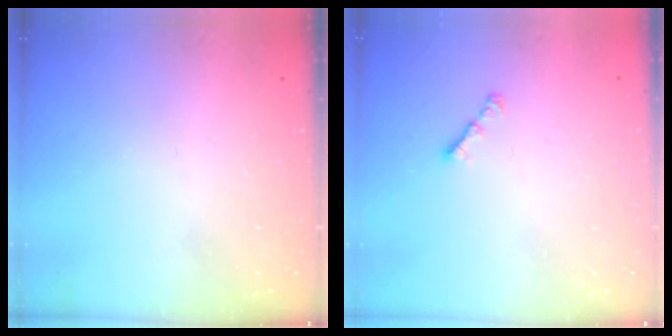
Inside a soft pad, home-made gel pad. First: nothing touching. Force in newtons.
{"total": 1.9, "press": 1.8, "slide": 0.6}